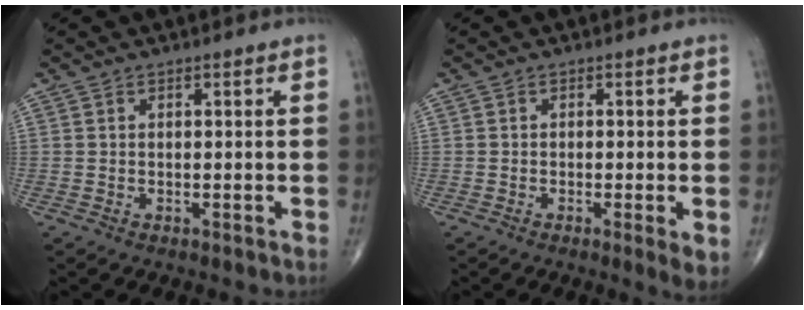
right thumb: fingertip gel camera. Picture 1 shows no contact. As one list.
[{"total": 3.2, "force": [-0.8, 0.4, 3.1], "torque": [-0.051, -0.011, -0.016]}]